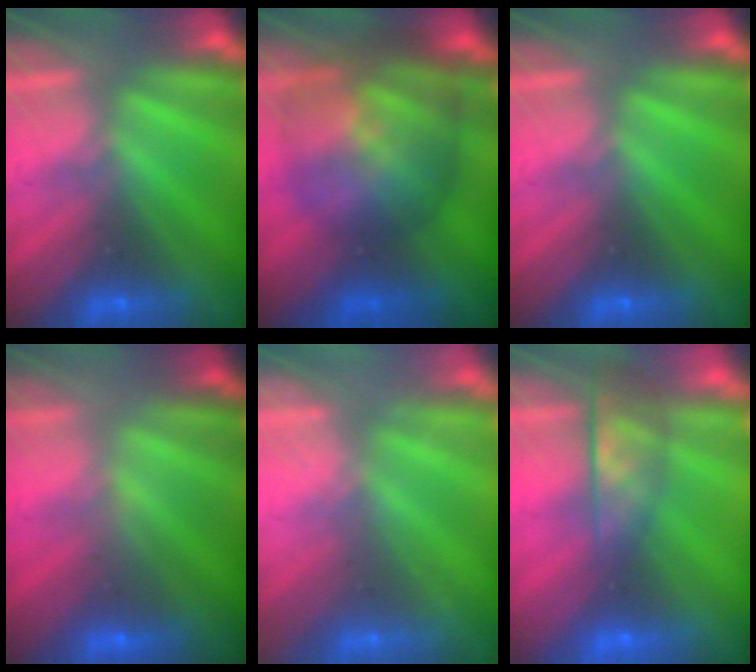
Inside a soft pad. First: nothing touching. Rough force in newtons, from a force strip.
{"total": 8.0}
{"total": 0.0}
{"total": 2.2}
{"total": 2.4}
{"total": 8.6}